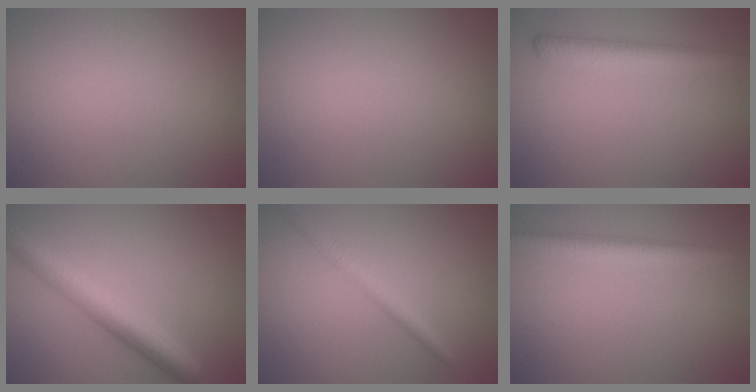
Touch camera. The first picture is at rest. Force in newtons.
{"total": 0.0}
{"total": 2.8, "press": 2.8, "slide": 0.1}
{"total": 5.9, "press": 5.9, "slide": 0.1}
{"total": 2.2, "press": 2.2, "slide": 0.0}
{"total": 2.7, "press": 2.7, "slide": 0.2}